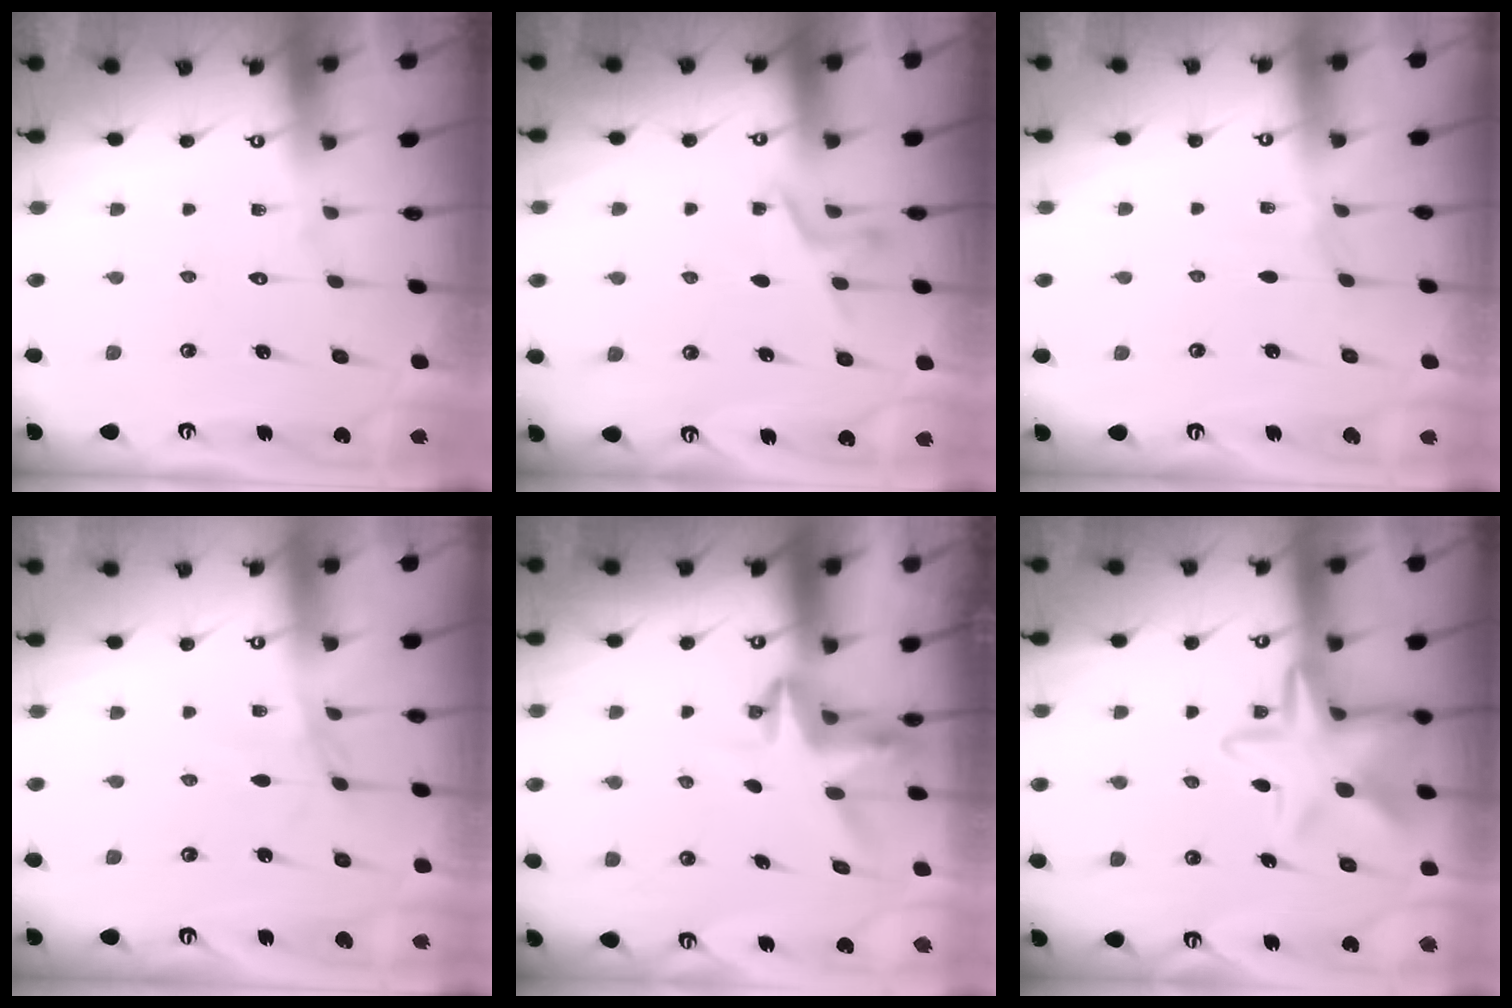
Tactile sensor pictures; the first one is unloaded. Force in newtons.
{"total": 3.2, "press": 3.0, "slide": 1.3}
{"total": 1.7, "press": 1.7, "slide": 0.4}
{"total": 1.4, "press": 1.3, "slide": 0.3}
{"total": 3.9, "press": 3.8, "slide": 0.3}
{"total": 13.0, "press": 12.9, "slide": 1.8}